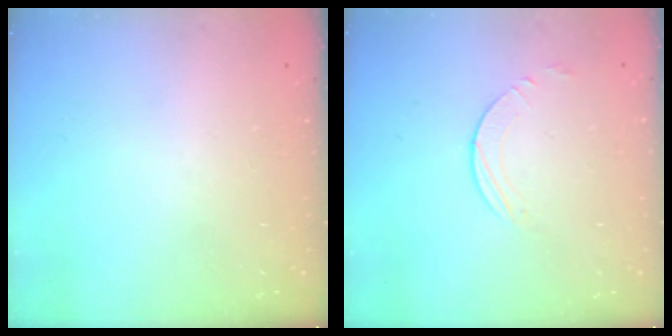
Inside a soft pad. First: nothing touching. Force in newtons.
{"total": 4.8, "press": 4.8, "slide": 0.5}